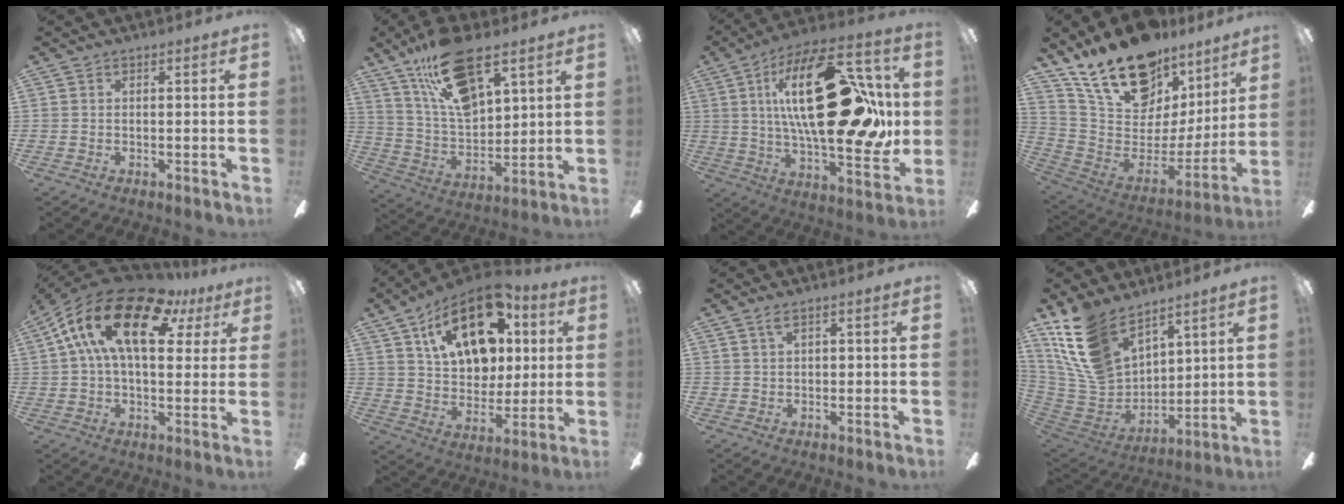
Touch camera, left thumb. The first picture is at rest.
{"total": 19.0, "force": [11.9, 8.5, 12.2], "torque": [-0.225, -0.055, 0.210]}
{"total": 34.4, "force": [7.1, 15.3, 30.0], "torque": [-0.495, -0.018, 0.117]}
{"total": 21.0, "force": [16.4, 9.4, 9.2], "torque": [-0.165, -0.122, 0.298]}
{"total": 19.8, "force": [8.7, 9.9, 14.8], "torque": [-0.284, -0.026, 0.144]}
{"total": 22.2, "force": [10.8, 13.4, 14.1], "torque": [-0.219, -0.039, 0.186]}
{"total": 2.0, "force": [1.0, 0.8, 1.5], "torque": [-0.033, 0.004, 0.018]}
{"total": 17.6, "force": [11.5, 10.1, 8.7], "torque": [-0.224, -0.062, 0.219]}